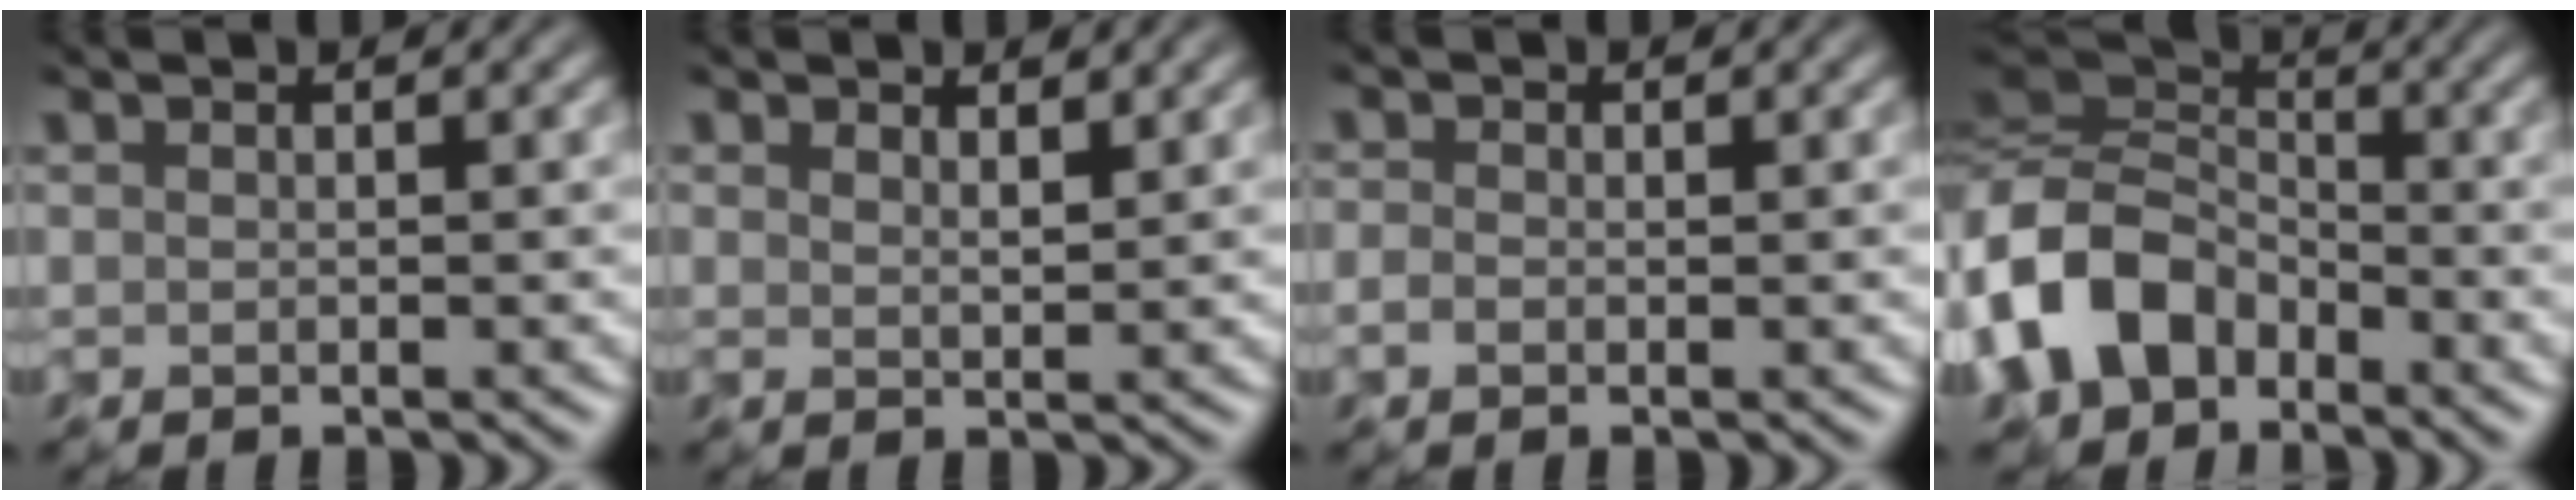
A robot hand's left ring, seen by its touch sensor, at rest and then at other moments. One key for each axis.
{"total": 0.6, "fx": 0.6, "fy": -0.1, "fz": 0.0, "tx": -0.005, "ty": 0.000, "tz": 0.020}
{"total": 1.1, "fx": -1.0, "fy": 0.0, "fz": -0.3, "tx": -0.003, "ty": -0.001, "tz": -0.009}
{"total": 8.1, "fx": -4.5, "fy": 5.6, "fz": 3.7, "tx": -0.091, "ty": 0.004, "tz": -0.096}